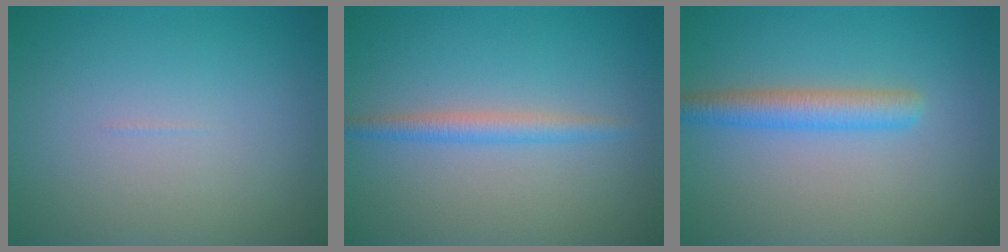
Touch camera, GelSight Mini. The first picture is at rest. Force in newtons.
{"total": 1.9, "press": 1.9, "slide": 0.2}
{"total": 3.0, "press": 3.0, "slide": 0.1}